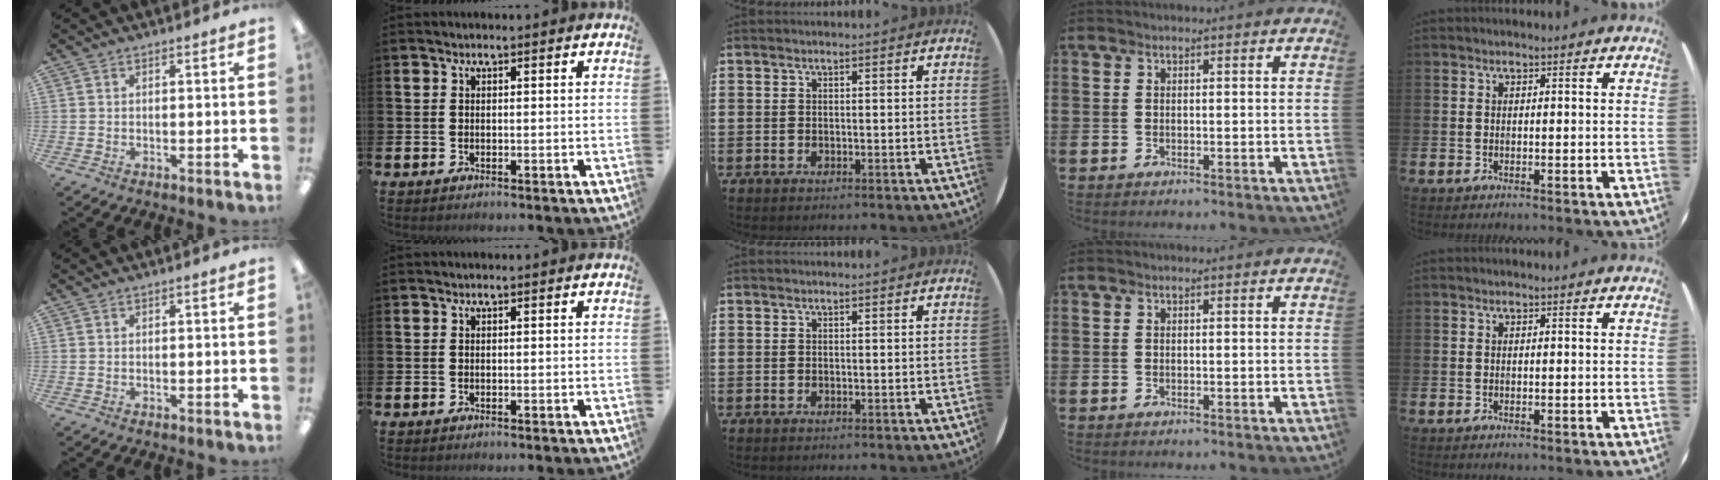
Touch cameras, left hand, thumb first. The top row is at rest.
{}